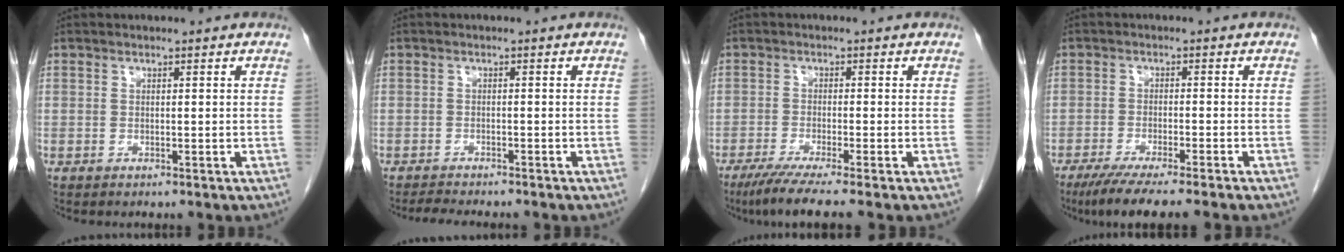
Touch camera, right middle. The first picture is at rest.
{"total": 4.3, "force": [-3.9, 0.4, 1.7], "torque": [-0.027, -0.013, -0.059]}
{"total": 6.5, "force": [-4.9, -0.7, 4.2], "torque": [-0.066, -0.019, -0.085]}
{"total": 8.5, "force": [-6.7, -0.4, 5.2], "torque": [-0.072, -0.021, -0.106]}